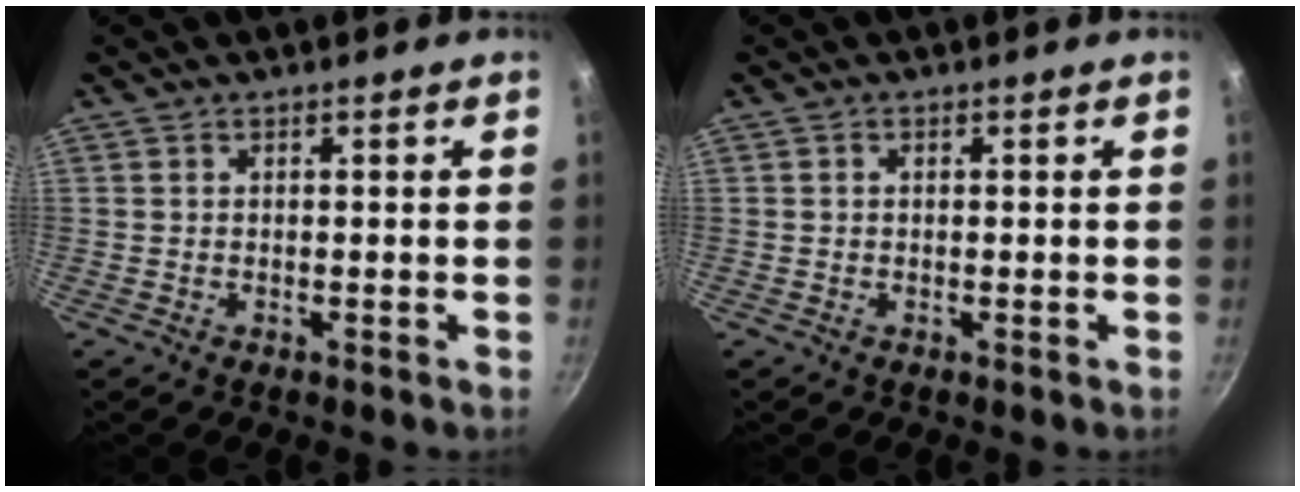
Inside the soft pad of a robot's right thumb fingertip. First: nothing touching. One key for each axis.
{"total": 0.6, "fx": 0.1, "fy": 0.5, "fz": 0.3, "tx": -0.005, "ty": 0.004, "tz": 0.001}